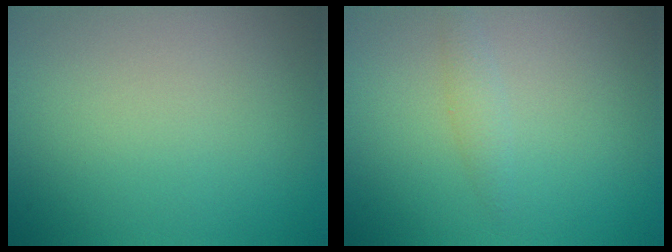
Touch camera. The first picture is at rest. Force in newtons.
{"total": 1.2, "press": 1.2, "slide": 0.0}